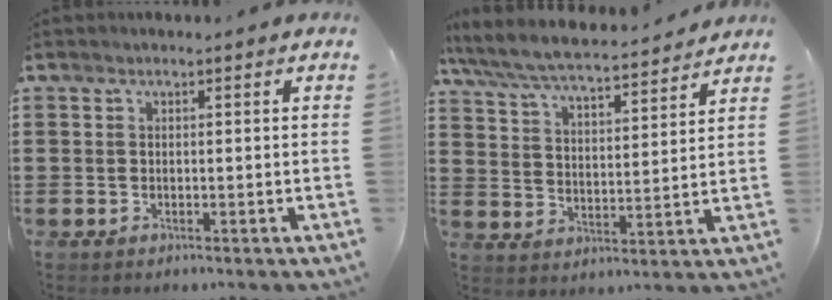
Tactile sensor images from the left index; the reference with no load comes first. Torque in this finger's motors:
{"motor_torque": [1.04, -1.09, 0.71, 0.21]}